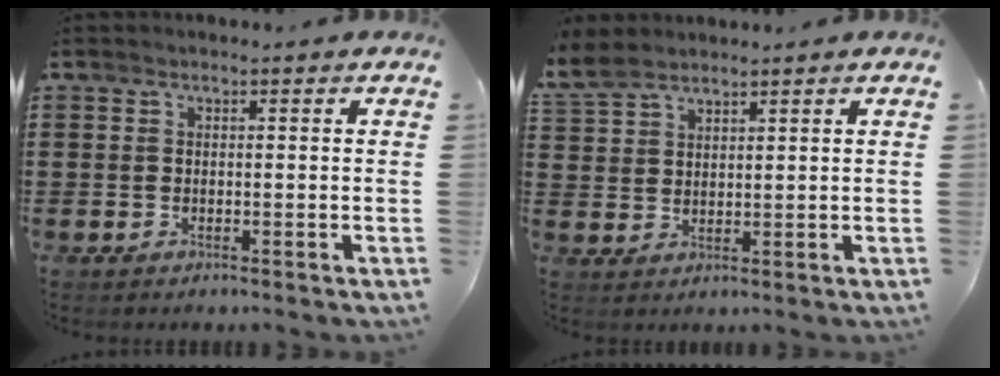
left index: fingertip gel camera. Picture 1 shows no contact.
{"total": 4.4, "force": [3.7, 1.9, 1.5], "torque": [-0.043, -0.001, 0.070]}